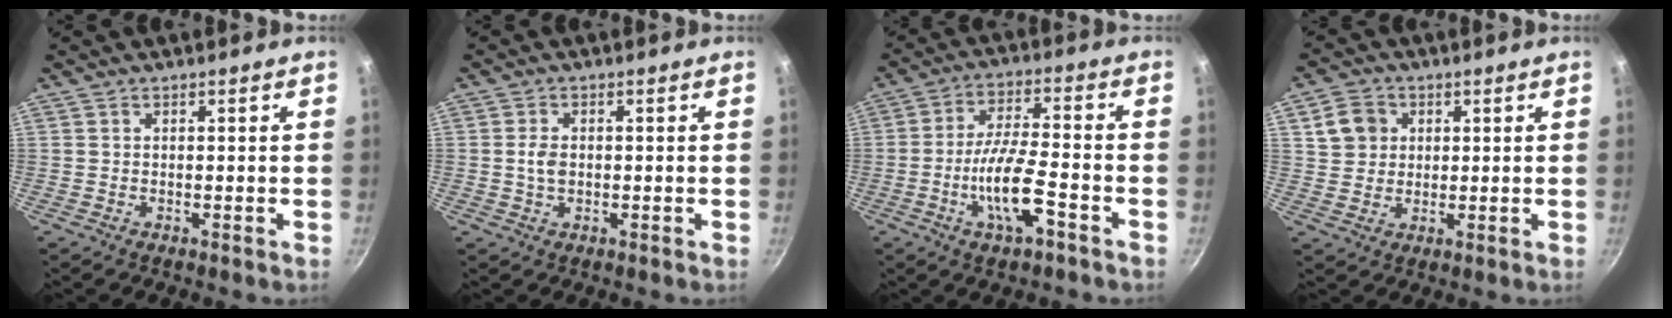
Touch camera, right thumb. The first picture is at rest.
{"total": 2.9, "force": [0.0, 2.0, 2.2], "torque": [-0.034, 0.003, -0.003]}
{"total": 10.9, "force": [-4.5, 2.9, 9.5], "torque": [-0.176, 0.025, -0.087]}
{"total": 6.3, "force": [2.0, 5.5, 2.5], "torque": [-0.021, 0.005, 0.034]}